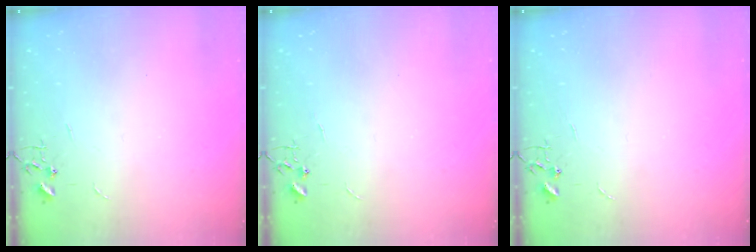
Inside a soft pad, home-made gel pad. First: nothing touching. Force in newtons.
{"total": 0.0}
{"total": 0.0}